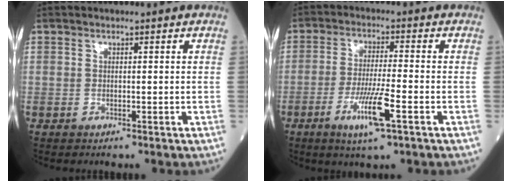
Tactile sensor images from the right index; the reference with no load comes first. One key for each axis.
{"total": 7.8, "fx": -3.5, "fy": 0.1, "fz": 7.0, "tx": -0.137, "ty": -0.016, "tz": -0.063}